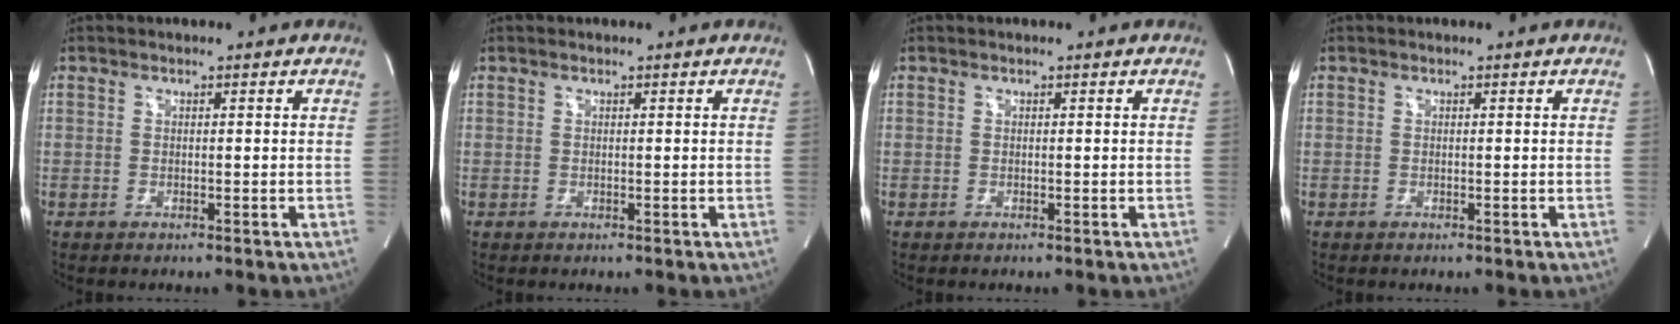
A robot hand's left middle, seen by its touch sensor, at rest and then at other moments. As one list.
[{"total": 0.0}, {"total": 0.0}, {"total": 0.0}]